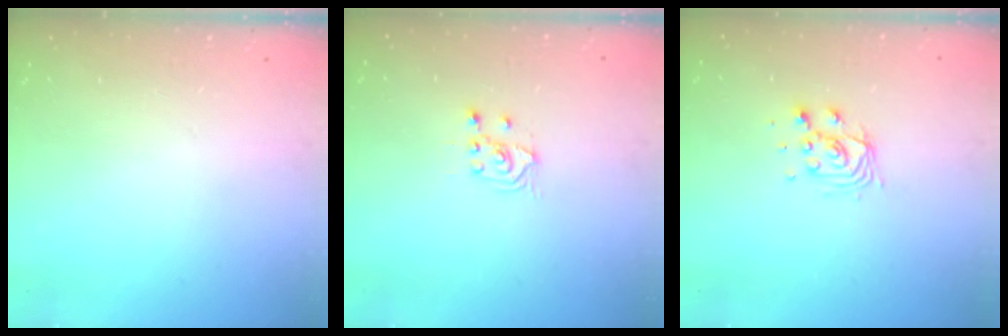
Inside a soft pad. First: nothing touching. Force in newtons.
{"total": 2.5, "press": 2.4, "slide": 0.7}
{"total": 7.6, "press": 7.6, "slide": 0.5}